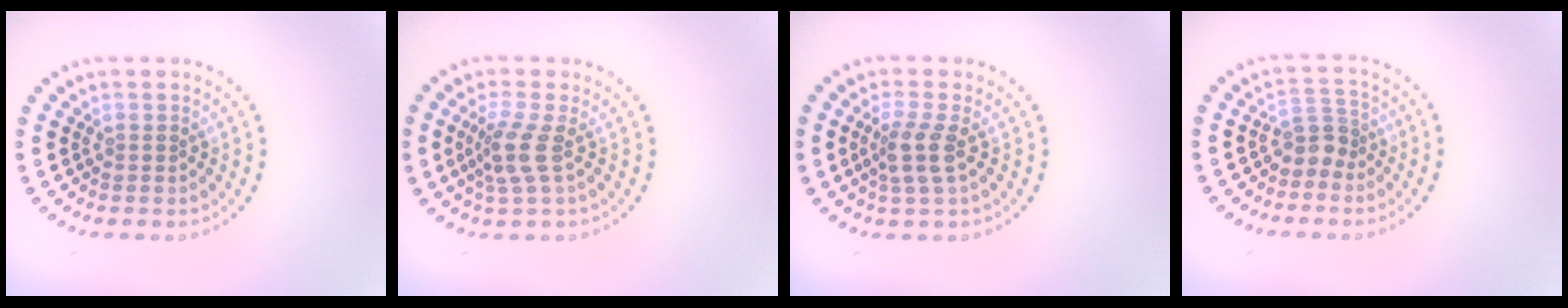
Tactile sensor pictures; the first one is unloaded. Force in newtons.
{"total": 2.7, "press": 2.1, "slide": 1.8}
{"total": 2.4, "press": 1.9, "slide": 1.5}
{"total": 2.3, "press": 1.7, "slide": 1.5}